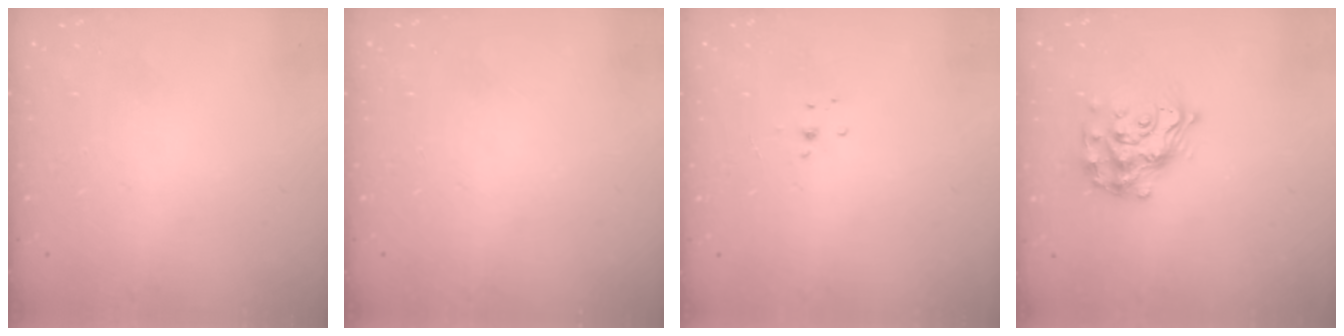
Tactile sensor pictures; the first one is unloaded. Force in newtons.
{"total": 0.0}
{"total": 3.9, "press": 3.9, "slide": 0.4}
{"total": 16.2, "press": 16.2, "slide": 1.1}